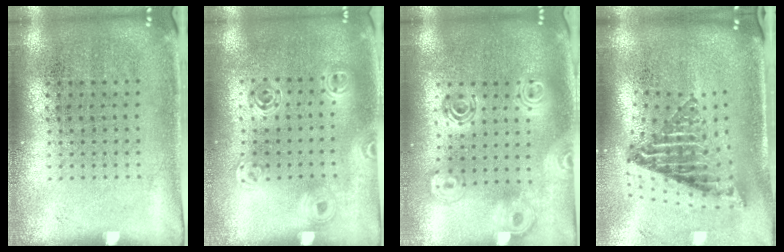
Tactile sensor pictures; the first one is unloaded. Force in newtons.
{"total": 1.4, "press": 1.3, "slide": 0.5}
{"total": 2.0, "press": 1.7, "slide": 1.2}
{"total": 2.6, "press": 1.6, "slide": 2.0}